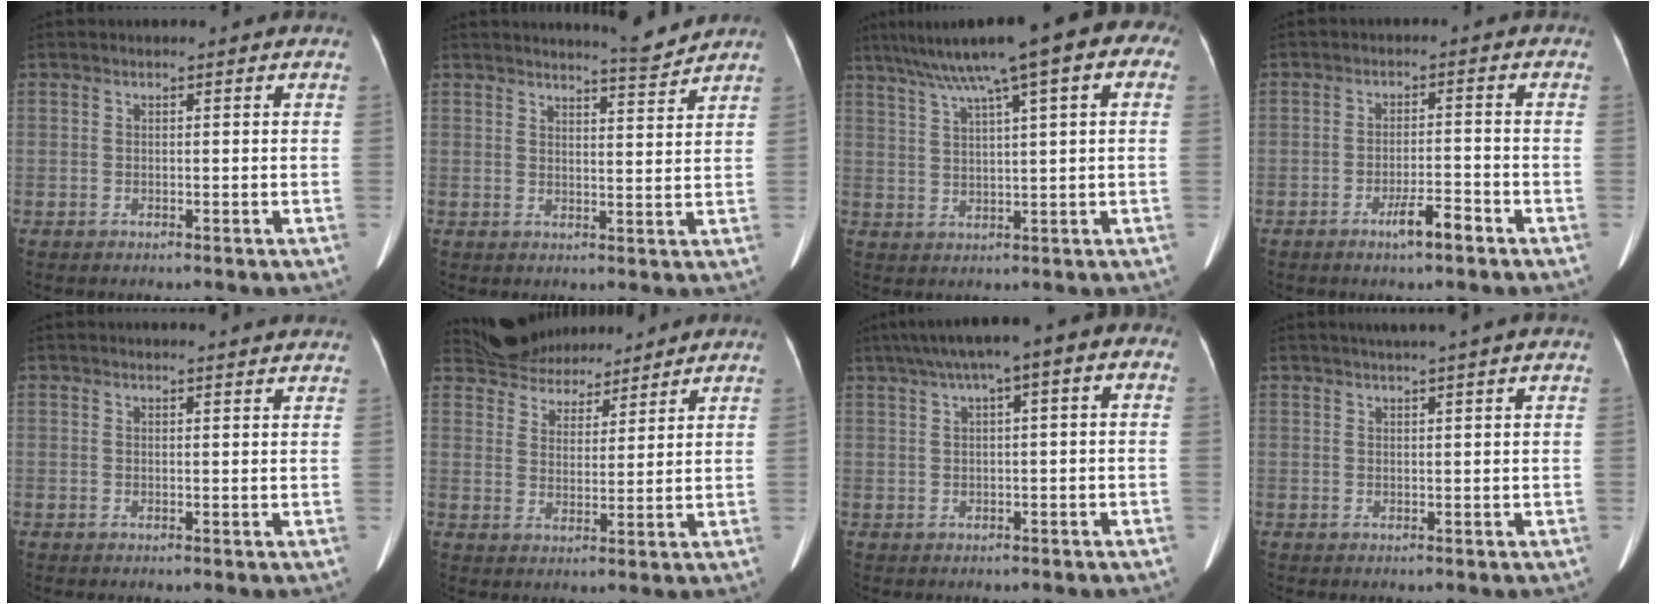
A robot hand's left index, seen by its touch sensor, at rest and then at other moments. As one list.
[{"total": 4.5, "force": [4.4, -0.9, 0.4], "torque": [-0.018, -0.020, 0.061]}, {"total": 15.6, "force": [8.7, 2.2, 12.7], "torque": [-0.204, 0.056, 0.124]}, {"total": 4.1, "force": [-2.8, 0.4, 2.9], "torque": [-0.053, -0.003, -0.048]}, {"total": 4.6, "force": [4.4, 0.1, 1.2], "torque": [-0.014, 0.010, 0.041]}, {"total": 10.7, "force": [10.0, 3.8, 1.4], "torque": [-0.020, 0.015, 0.163]}, {"total": 8.7, "force": [2.9, 1.9, 8.0], "torque": [-0.129, 0.046, 0.038]}, {"total": 3.2, "force": [2.5, -0.9, 1.8], "torque": [-0.018, 0.012, 0.039]}]